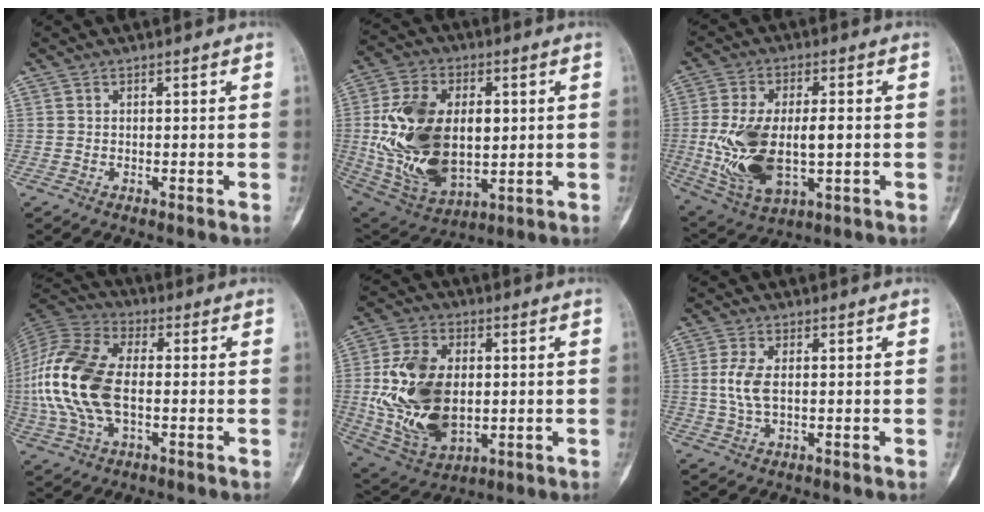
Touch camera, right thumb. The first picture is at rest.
{"total": 23.1, "force": [1.1, 14.2, 18.2], "torque": [-0.325, -0.009, 0.038]}
{"total": 17.5, "force": [-1.6, 9.1, 14.9], "torque": [-0.285, 0.001, -0.011]}
{"total": 18.8, "force": [-1.3, 10.6, 15.5], "torque": [-0.344, 0.018, -0.023]}
{"total": 19.5, "force": [-0.2, 12.3, 15.0], "torque": [-0.277, -0.004, 0.014]}
{"total": 5.0, "force": [0.2, 2.5, 4.3], "torque": [-0.103, 0.002, 0.003]}